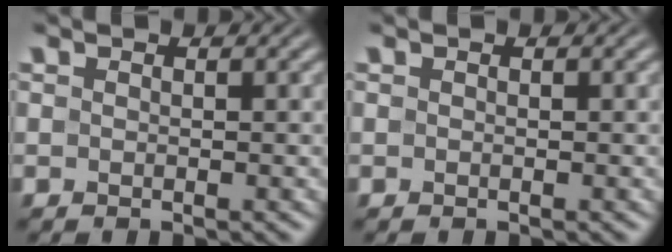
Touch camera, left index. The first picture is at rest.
{"total": 0.0}